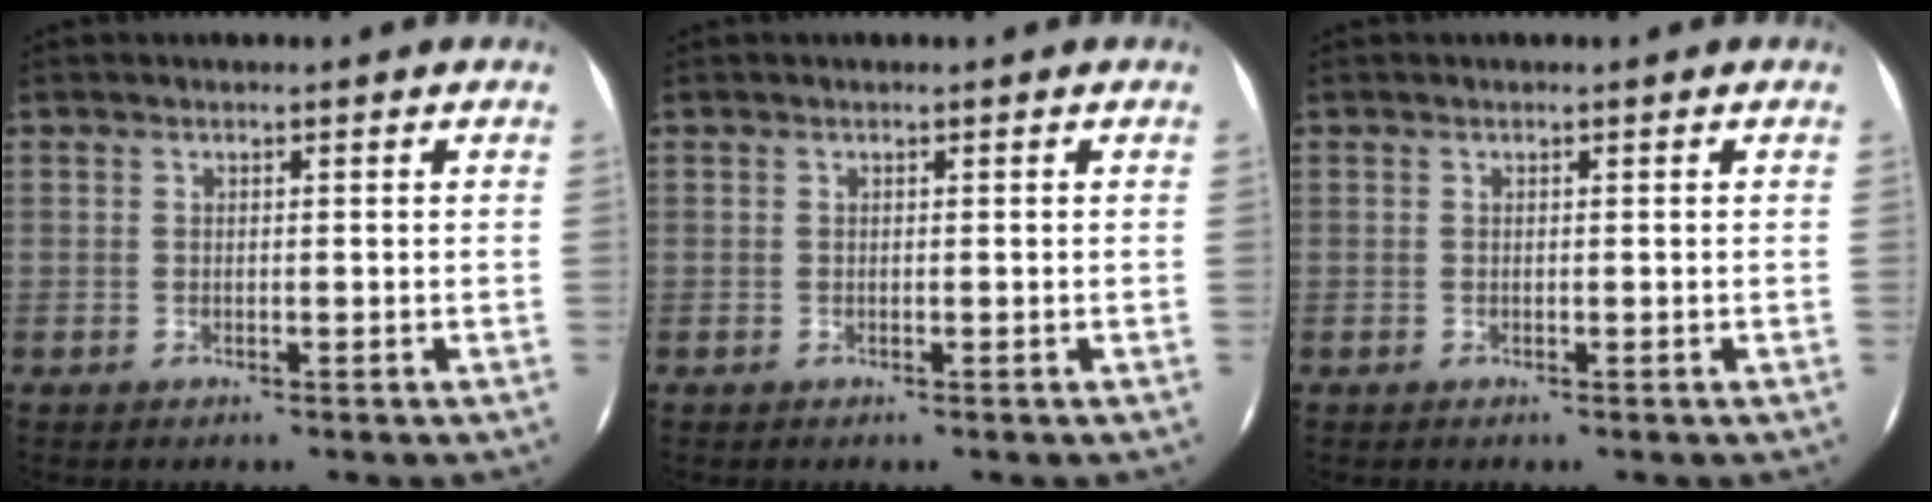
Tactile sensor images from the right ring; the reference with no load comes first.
{"total": 0.0}
{"total": 0.0}